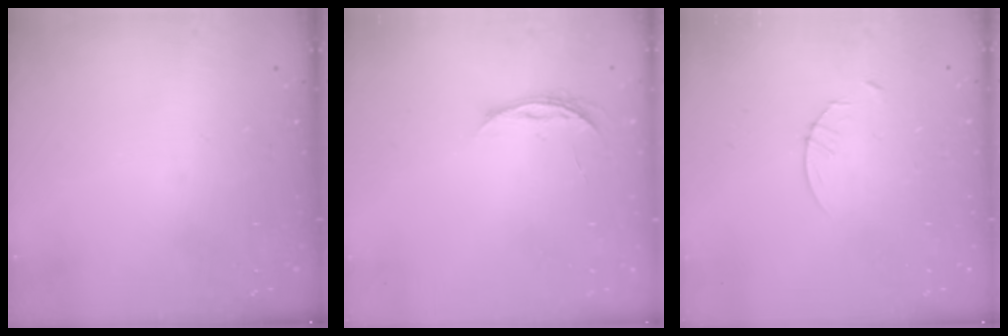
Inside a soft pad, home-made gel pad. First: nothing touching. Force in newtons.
{"total": 3.8, "press": 3.8, "slide": 0.5}
{"total": 2.9, "press": 2.9, "slide": 0.4}